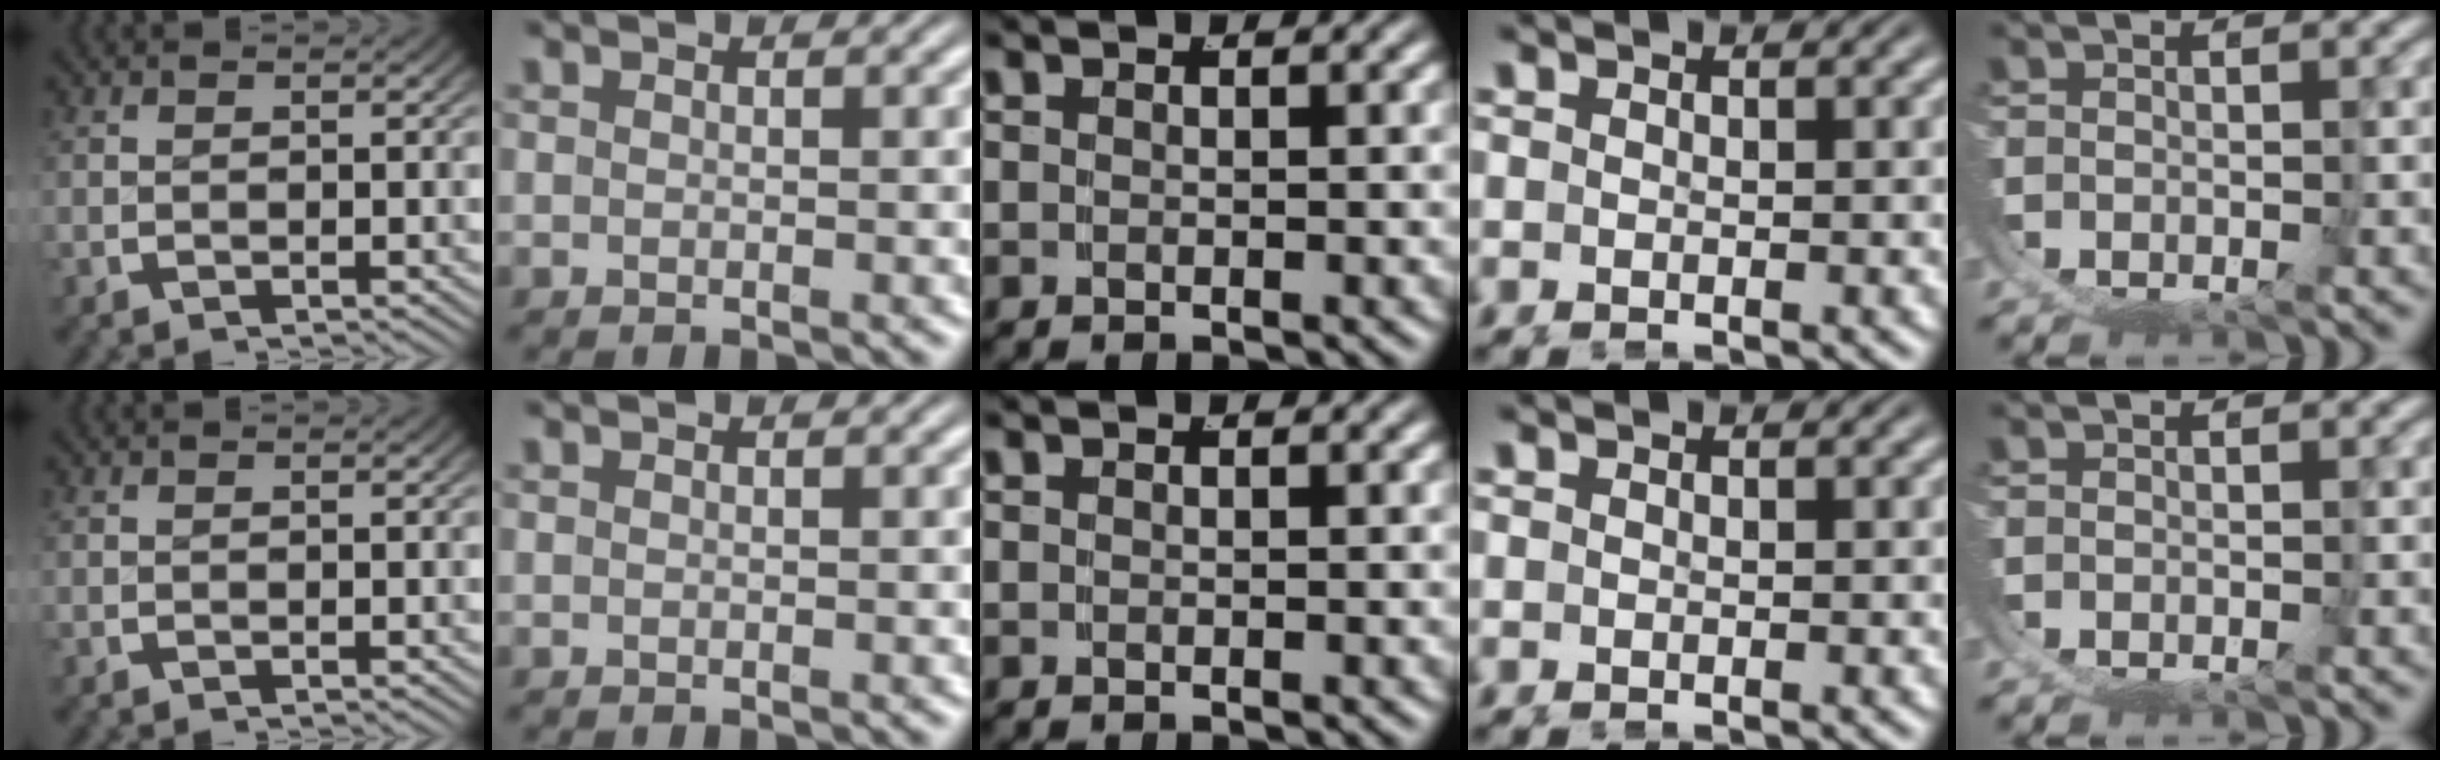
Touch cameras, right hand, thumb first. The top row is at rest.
{}